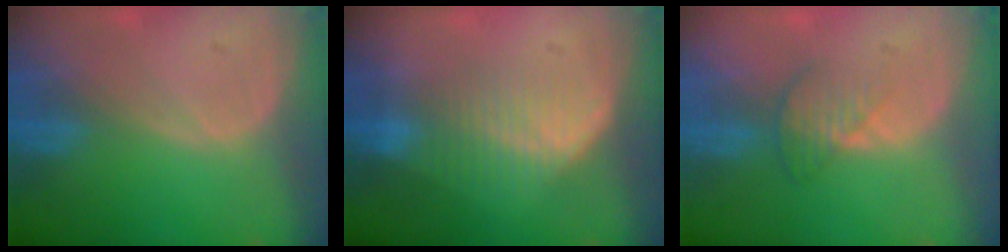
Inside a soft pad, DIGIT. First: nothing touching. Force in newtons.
{"total": 6.8, "press": 6.4, "slide": 2.3}
{"total": 3.7, "press": 3.3, "slide": 1.8}